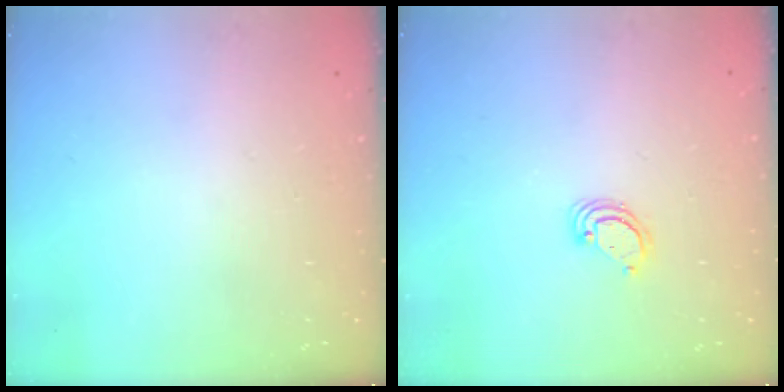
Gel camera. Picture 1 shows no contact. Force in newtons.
{"total": 4.1, "press": 4.1, "slide": 0.2}